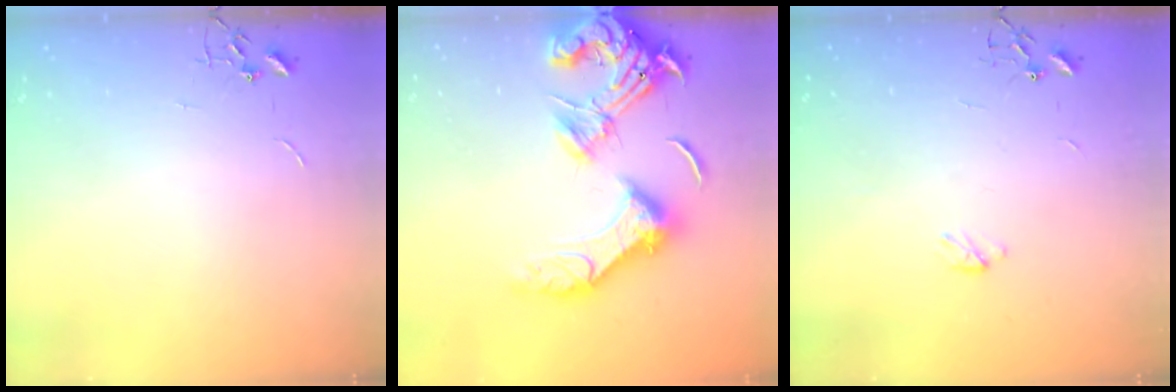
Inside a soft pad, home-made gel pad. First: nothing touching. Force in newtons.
{"total": 20.7, "press": 20.5, "slide": 2.6}
{"total": 2.9, "press": 2.9, "slide": 0.4}